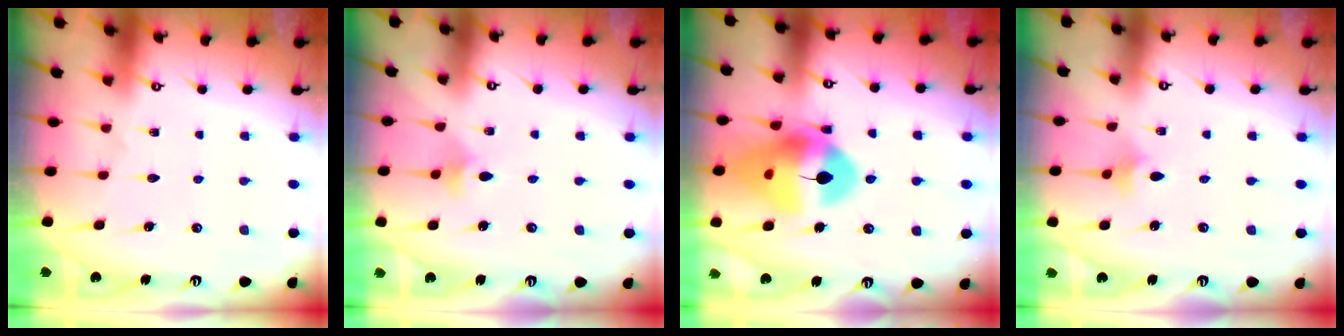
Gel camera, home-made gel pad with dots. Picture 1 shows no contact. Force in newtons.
{"total": 4.1, "press": 4.0, "slide": 0.8}
{"total": 16.7, "press": 16.6, "slide": 2.4}
{"total": 2.3, "press": 2.2, "slide": 0.5}